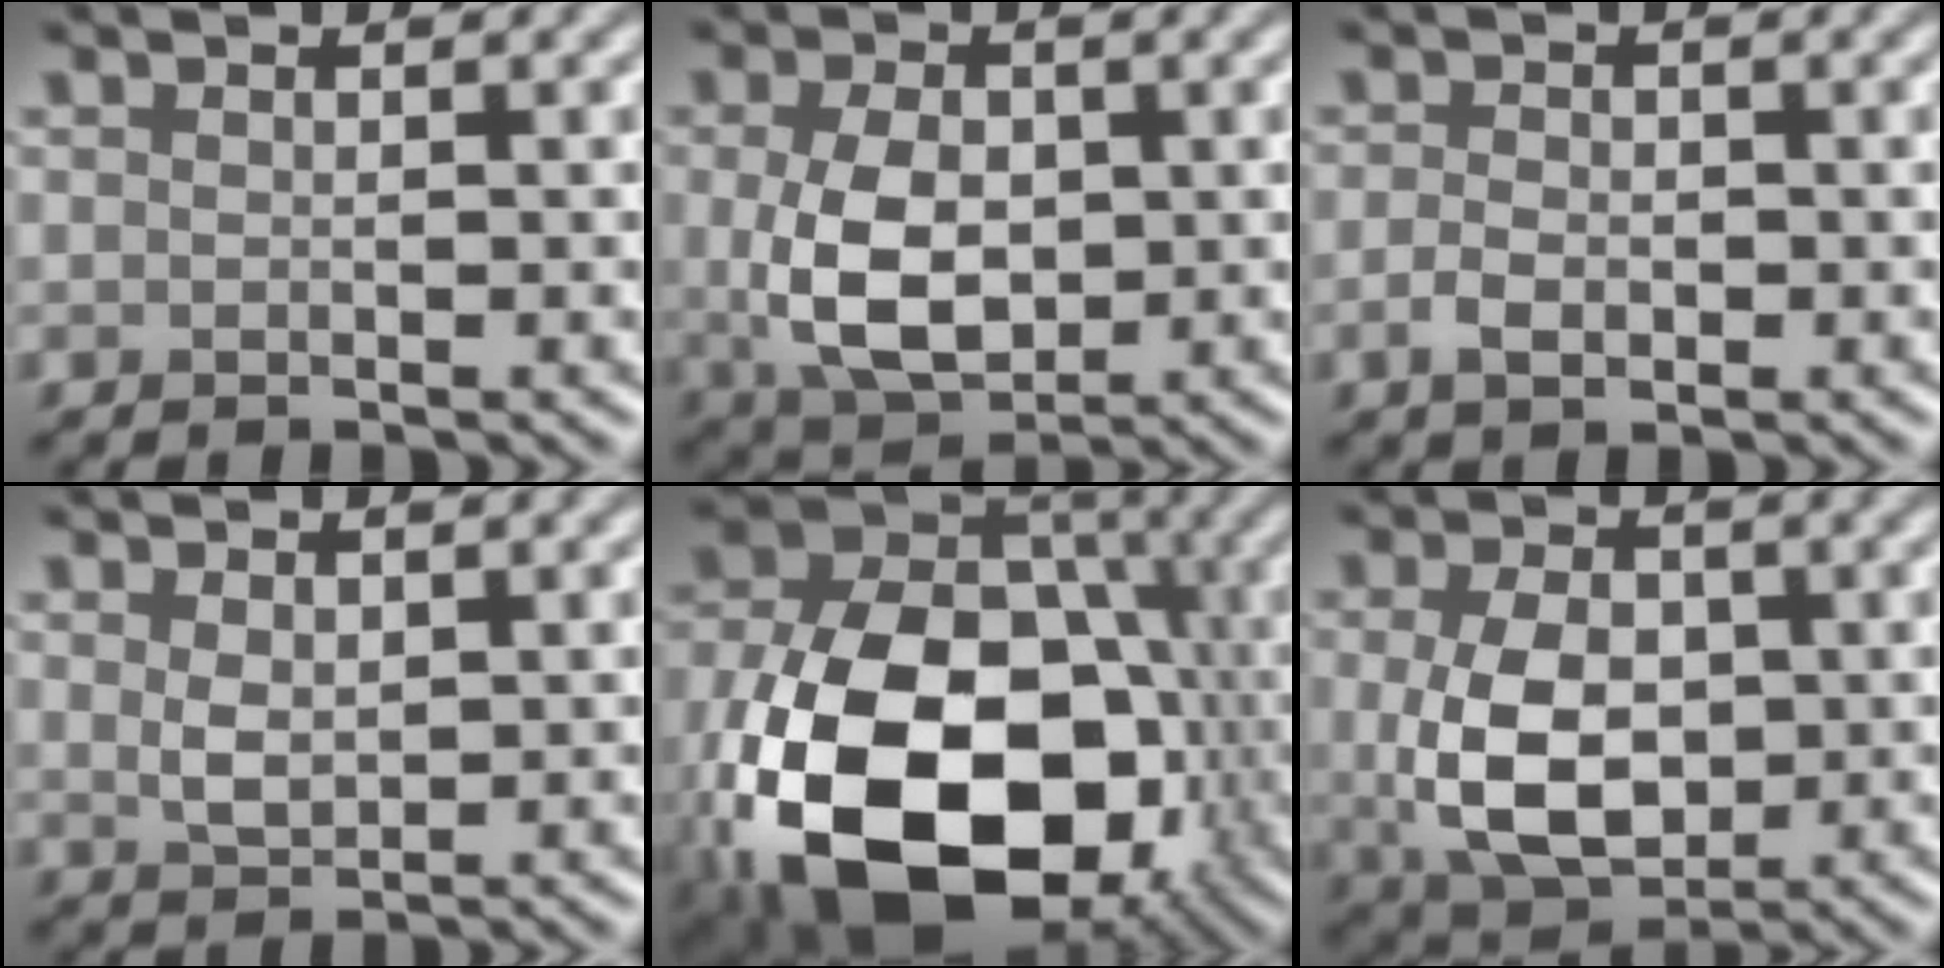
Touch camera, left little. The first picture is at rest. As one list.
[{"total": 6.7, "force": [-0.1, 4.4, 5.1], "torque": [-0.110, -0.008, 0.003]}, {"total": 1.9, "force": [-0.6, 1.3, 1.4], "torque": [-0.027, -0.001, -0.013]}, {"total": 2.0, "force": [0.6, 1.3, 1.5], "torque": [-0.034, -0.003, 0.015]}, {"total": 18.9, "force": [-5.8, 12.6, 12.8], "torque": [-0.247, -0.047, -0.098]}, {"total": 7.7, "force": [-0.3, 5.1, 5.7], "torque": [-0.119, -0.011, 0.001]}]